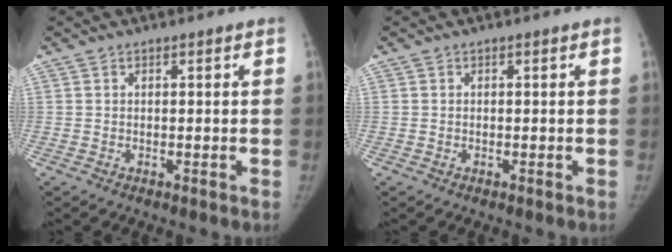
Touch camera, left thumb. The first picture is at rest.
{"total": 0.0}